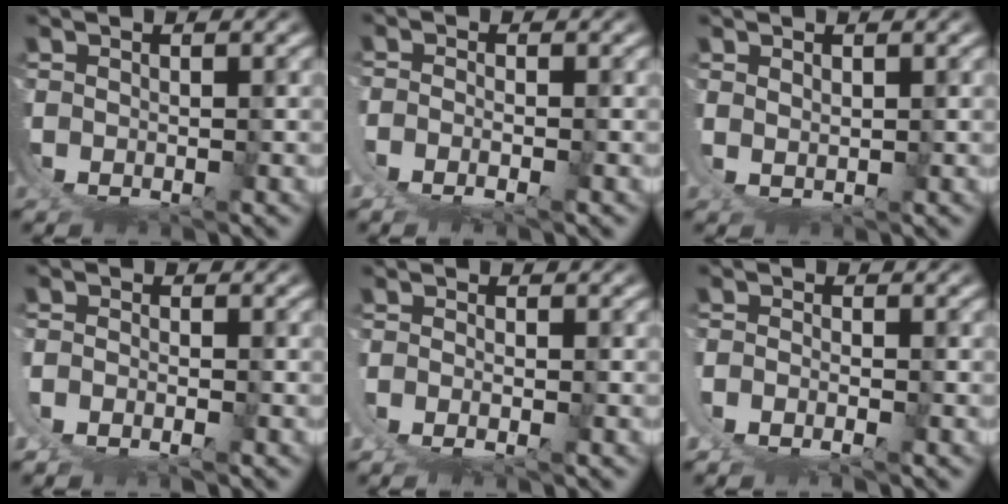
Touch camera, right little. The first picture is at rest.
{"total": 2.4, "force": [0.1, 1.4, 1.9], "torque": [-0.048, -0.014, 0.006]}
{"total": 1.8, "force": [1.7, -0.6, 0.3], "torque": [-0.013, -0.001, 0.031]}
{"total": 2.7, "force": [0.1, 2.2, 1.6], "torque": [-0.047, -0.009, 0.002]}
{"total": 1.8, "force": [0.0, 0.8, 1.6], "torque": [-0.037, -0.010, 0.005]}
{"total": 3.0, "force": [-0.1, 2.4, 1.8], "torque": [-0.051, -0.011, -0.001]}